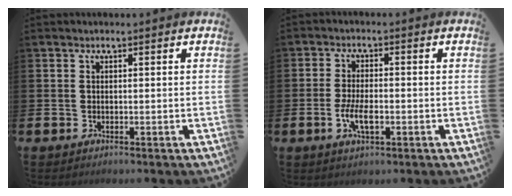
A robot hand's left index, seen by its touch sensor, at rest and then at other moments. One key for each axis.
{"total": 4.3, "fx": -1.2, "fy": 1.7, "fz": 3.8, "tx": -0.070, "ty": 0.002, "tz": -0.022}